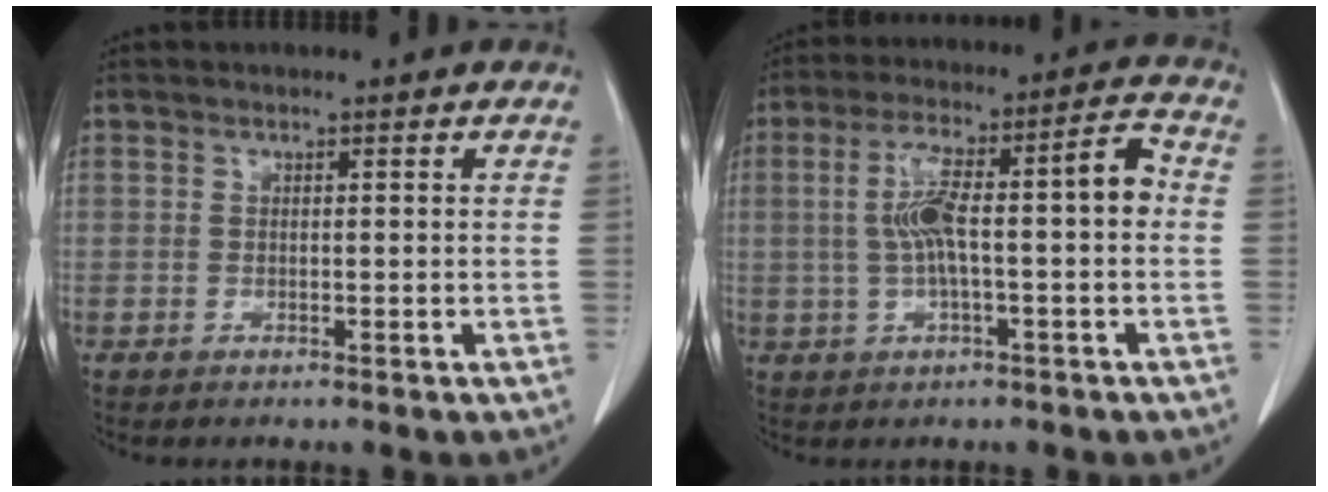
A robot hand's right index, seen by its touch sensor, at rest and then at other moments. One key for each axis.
{"total": 11.6, "fx": 0.0, "fy": 2.1, "fz": 11.4, "tx": -0.201, "ty": 0.041, "tz": 0.003}